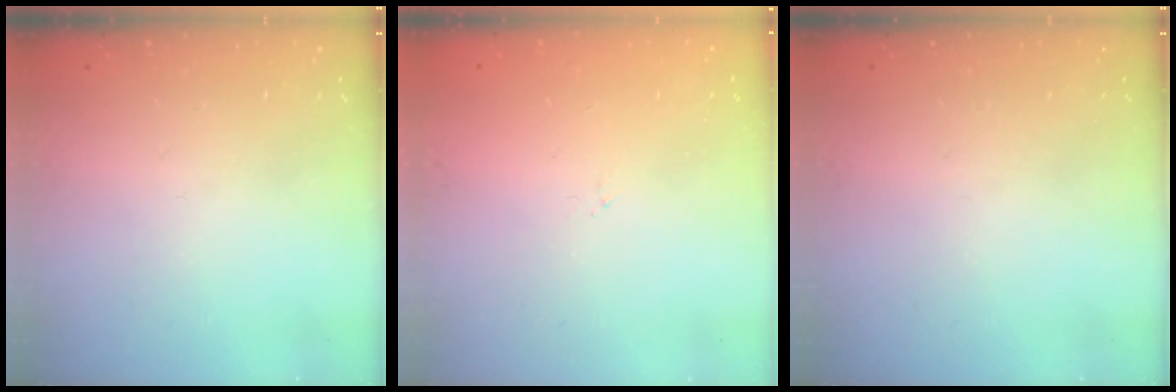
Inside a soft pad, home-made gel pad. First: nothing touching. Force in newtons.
{"total": 0.0}
{"total": 0.0}